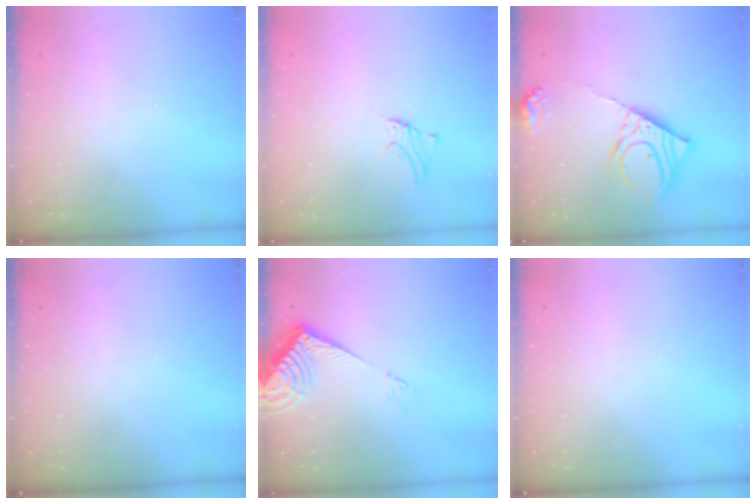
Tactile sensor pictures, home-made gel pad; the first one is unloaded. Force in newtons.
{"total": 1.7, "press": 1.7, "slide": 0.2}
{"total": 16.7, "press": 16.4, "slide": 3.2}
{"total": 0.0}
{"total": 8.2, "press": 8.1, "slide": 0.7}
{"total": 0.0}